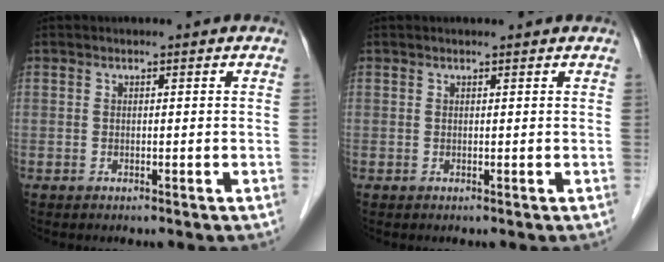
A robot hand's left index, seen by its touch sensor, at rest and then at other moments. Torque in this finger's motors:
{"motor_torque": [0.09, -0.16, 0.05, 0.01]}